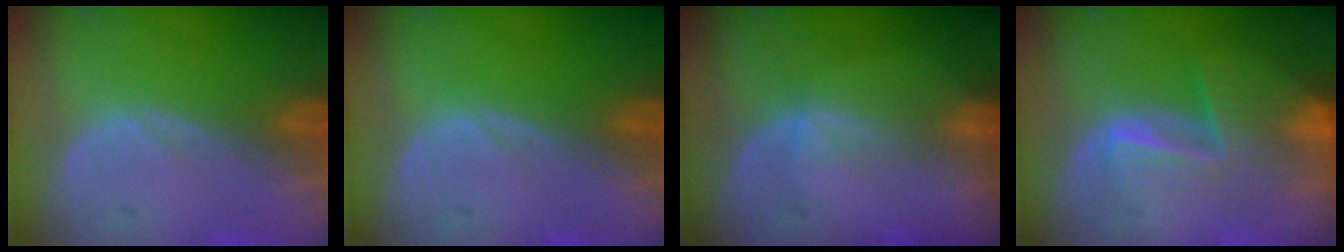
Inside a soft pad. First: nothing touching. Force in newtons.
{"total": 0.0}
{"total": 1.7, "press": 1.3, "slide": 1.1}
{"total": 8.1, "press": 7.0, "slide": 4.0}